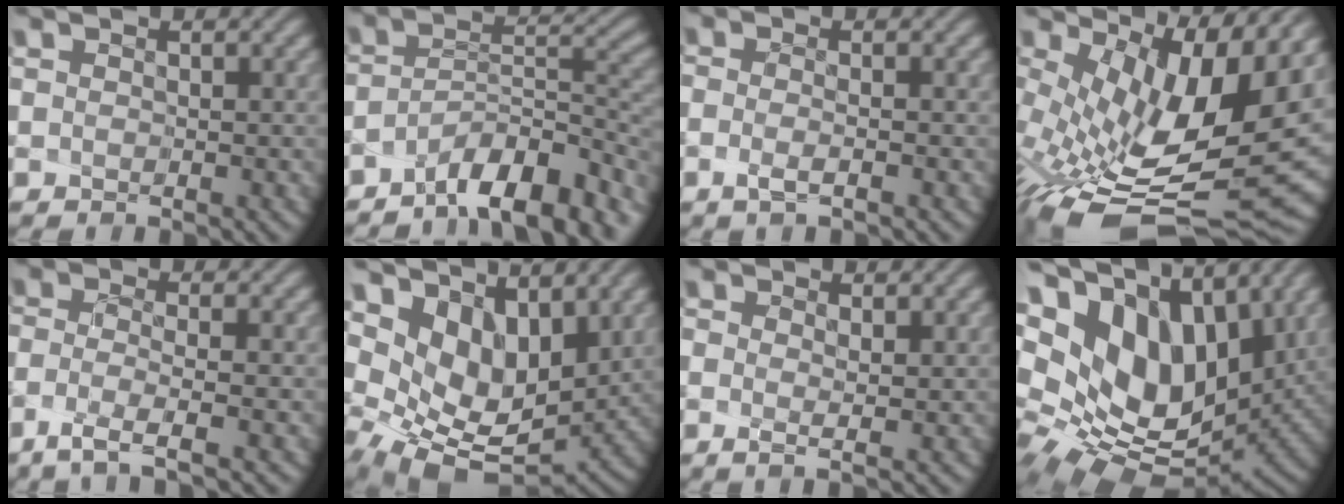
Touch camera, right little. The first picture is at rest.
{"total": 9.1, "force": [-7.5, 2.0, 4.8], "torque": [-0.049, -0.017, -0.118]}
{"total": 1.9, "force": [-1.6, -1.0, 0.4], "torque": [-0.008, -0.022, -0.017]}
{"total": 11.7, "force": [1.1, 3.8, 11.0], "torque": [-0.192, -0.032, 0.051]}
{"total": 3.4, "force": [-2.7, -1.0, 1.7], "torque": [-0.043, -0.028, -0.045]}
{"total": 7.5, "force": [3.5, 4.6, 4.8], "torque": [-0.104, -0.018, 0.086]}
{"total": 0.8, "force": [-0.1, -0.6, 0.6], "torque": [-0.010, -0.019, 0.011]}
{"total": 14.9, "force": [5.7, 9.2, 10.2], "torque": [-0.213, 0.008, 0.115]}